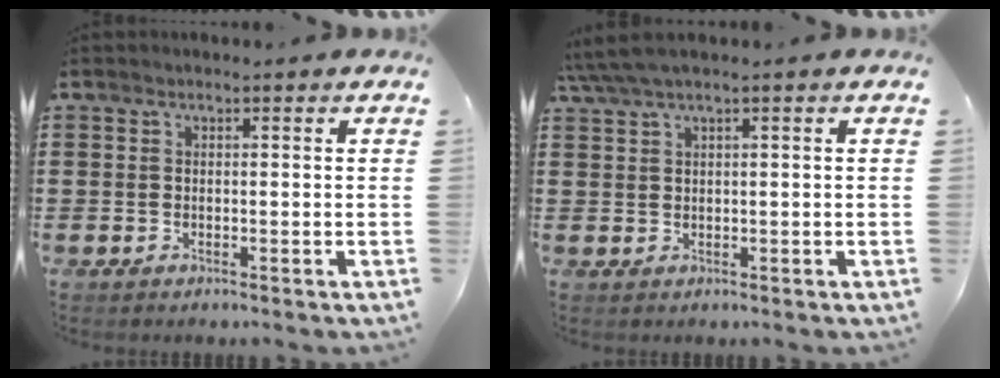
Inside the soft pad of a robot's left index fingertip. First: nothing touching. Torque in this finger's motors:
{"motor_torque": [0.41, -0.58, 0.87, 0.21]}